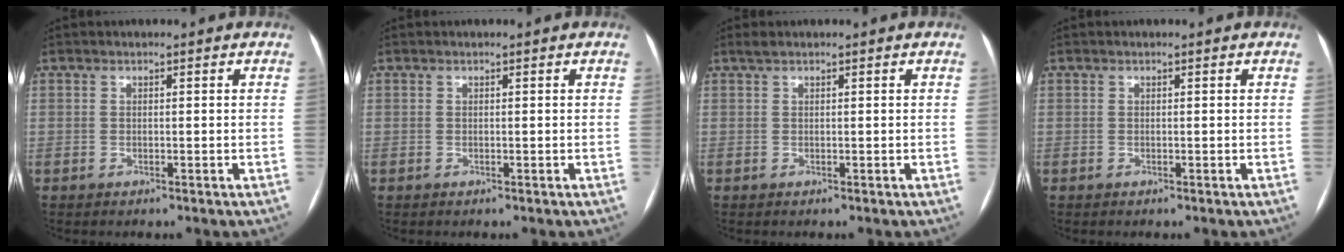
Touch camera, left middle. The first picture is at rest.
{"total": 0.0}
{"total": 0.8, "force": [0.6, 0.1, 0.4], "torque": [-0.012, 0.013, 0.016]}
{"total": 0.0}